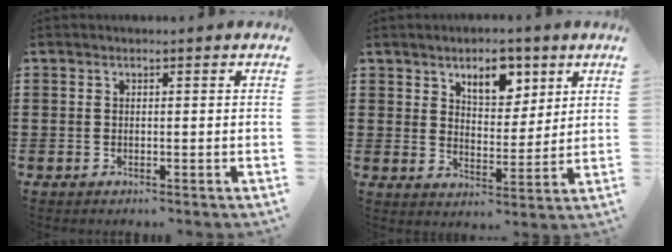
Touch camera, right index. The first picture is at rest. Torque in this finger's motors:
{"motor_torque": [0.95, 0.79, 0.31, 0.09]}